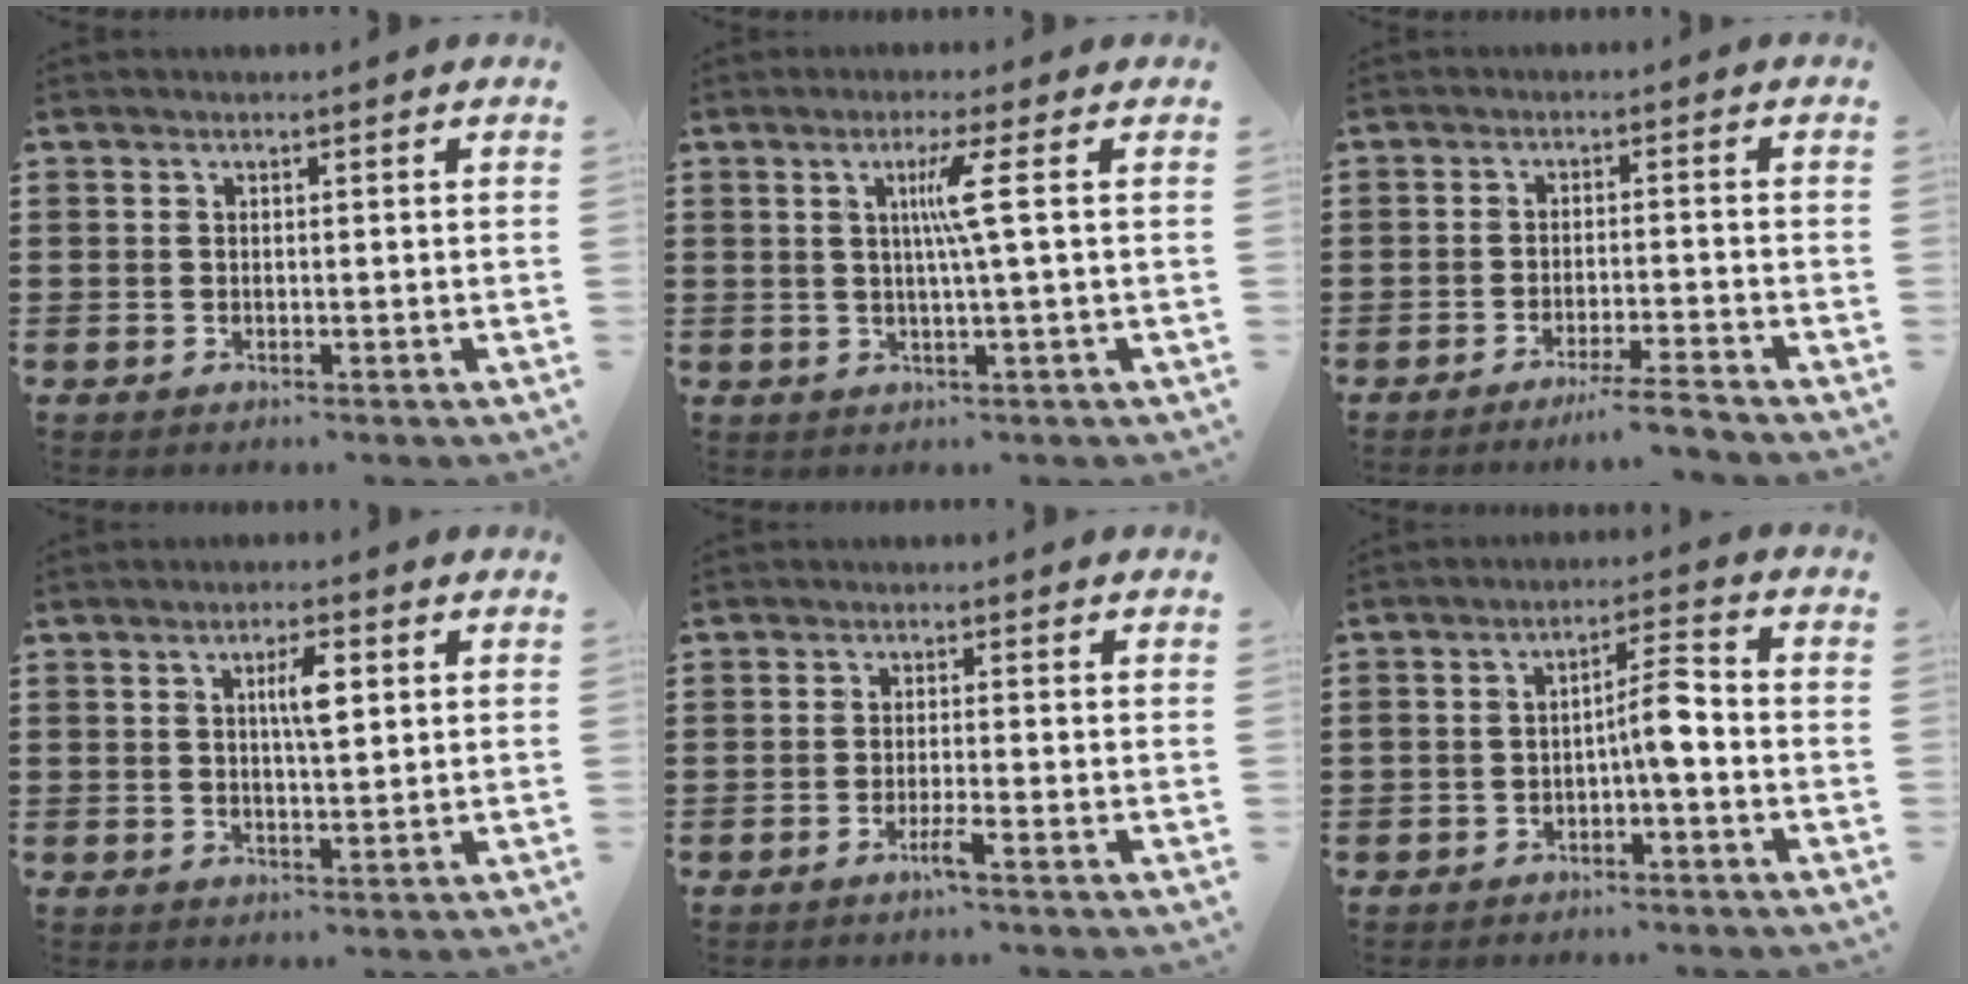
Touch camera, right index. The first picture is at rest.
{"total": 4.8, "force": [0.7, -1.1, 4.6], "torque": [-0.088, -0.007, 0.005]}
{"total": 4.0, "force": [-3.5, -0.7, 1.9], "torque": [-0.028, -0.010, -0.066]}
{"total": 4.4, "force": [1.1, 1.1, 4.1], "torque": [-0.075, 0.006, 0.014]}
{"total": 2.7, "force": [-1.8, -0.3, 2.1], "torque": [-0.040, -0.009, -0.034]}
{"total": 5.0, "force": [-1.6, 1.1, 4.7], "torque": [-0.084, 0.012, -0.034]}